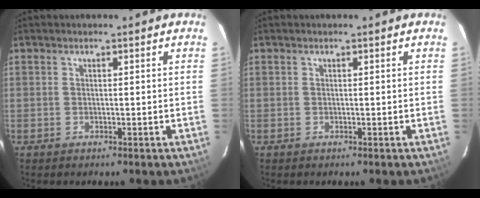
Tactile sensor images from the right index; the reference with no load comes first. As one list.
[{"total": 0.0}]